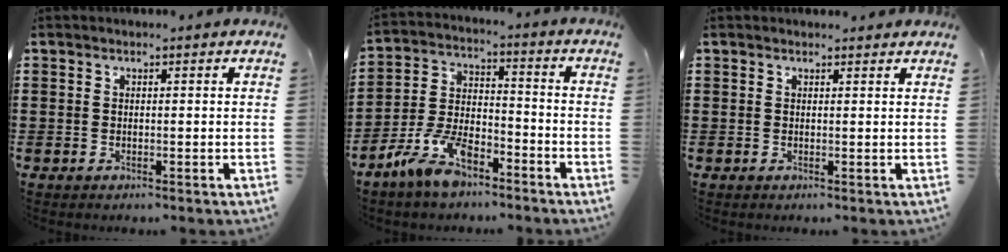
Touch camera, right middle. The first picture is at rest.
{"total": 9.1, "force": [-6.8, 3.6, 4.8], "torque": [-0.115, 0.010, -0.134]}
{"total": 0.7, "force": [0.7, 0.2, 0.1], "torque": [0.004, -0.003, 0.010]}